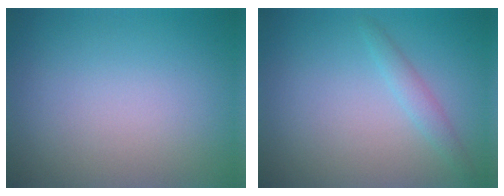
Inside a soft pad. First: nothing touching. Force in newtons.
{"total": 1.4, "press": 1.4, "slide": 0.1}